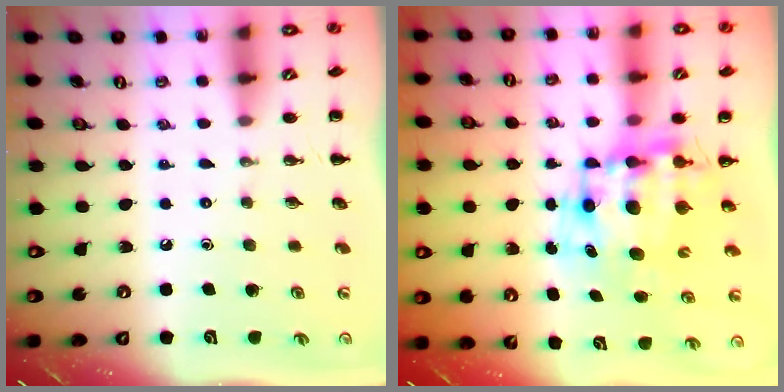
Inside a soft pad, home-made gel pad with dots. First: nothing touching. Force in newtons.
{"total": 9.8, "press": 9.5, "slide": 2.4}